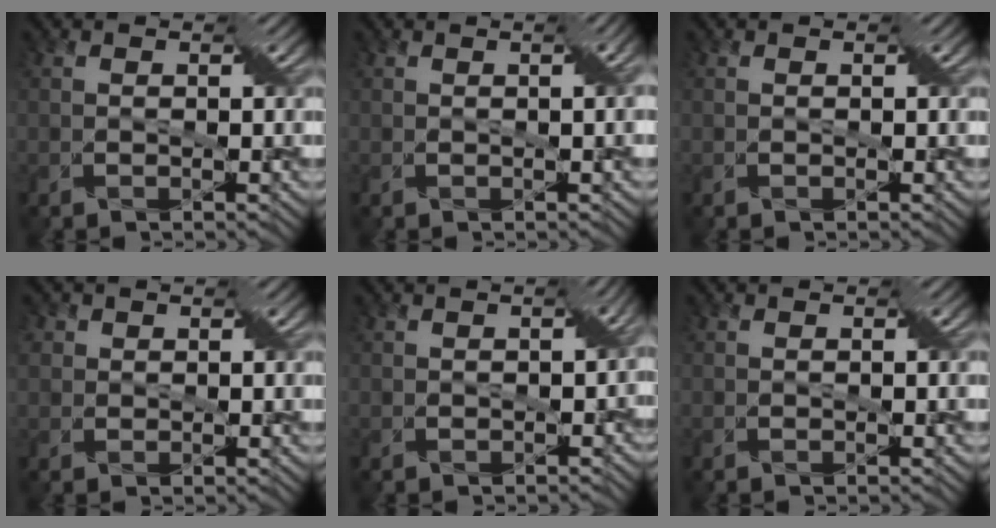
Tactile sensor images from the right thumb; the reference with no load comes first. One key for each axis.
{"total": 2.3, "fx": 0.1, "fy": 0.3, "fz": 2.2, "tx": -0.031, "ty": 0.009, "tz": 0.002}
{"total": 0.0}
{"total": 2.3, "fx": 0.9, "fy": 1.9, "fz": 0.8, "tx": -0.016, "ty": 0.011, "tz": 0.007}
{"total": 2.7, "fx": -0.5, "fy": 1.7, "fz": 2.1, "tx": -0.025, "ty": -0.007, "tz": -0.005}
{"total": 0.0}